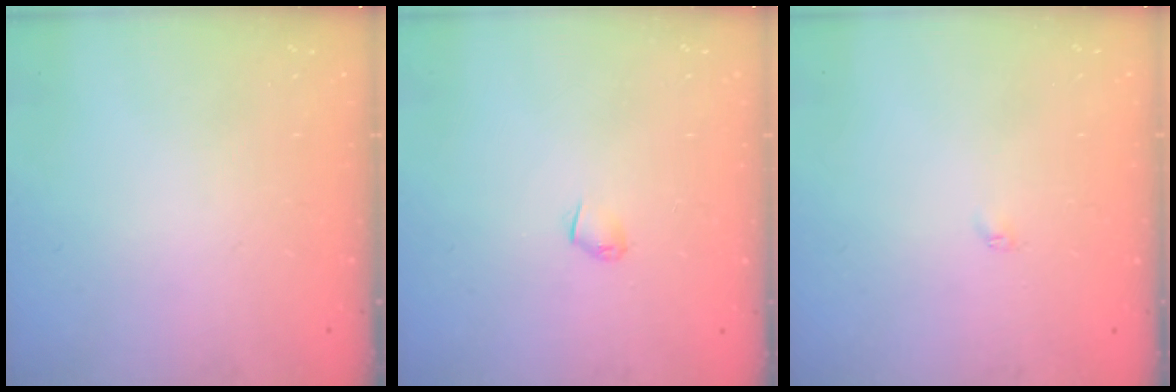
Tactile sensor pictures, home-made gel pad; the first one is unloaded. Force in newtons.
{"total": 3.8, "press": 3.7, "slide": 0.8}
{"total": 2.0, "press": 1.9, "slide": 0.4}